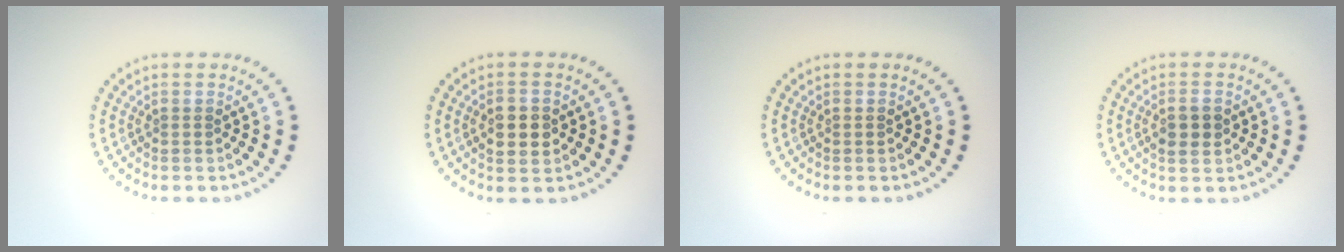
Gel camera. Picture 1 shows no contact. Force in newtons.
{"total": 2.9, "press": 2.9, "slide": 0.2}
{"total": 0.0}
{"total": 2.1, "press": 2.1, "slide": 0.0}